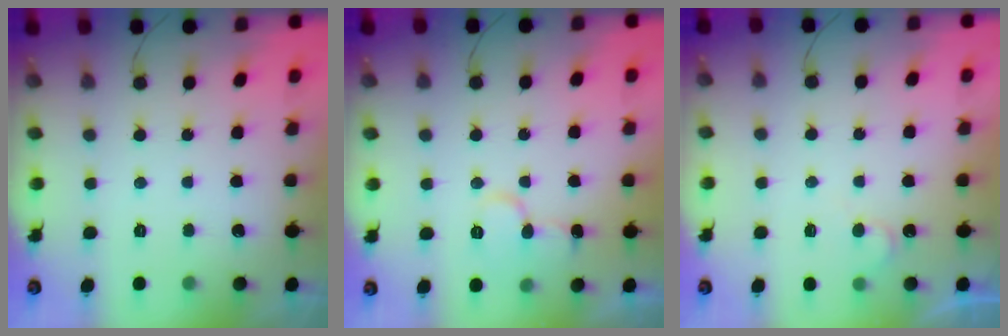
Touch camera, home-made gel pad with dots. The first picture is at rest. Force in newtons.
{"total": 8.5, "press": 8.5, "slide": 1.0}
{"total": 4.4, "press": 4.4, "slide": 0.3}